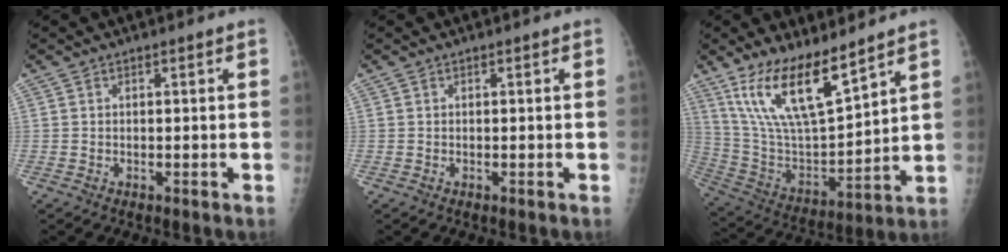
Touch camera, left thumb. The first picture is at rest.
{"total": 0.0}
{"total": 16.9, "force": [11.5, 4.9, 11.4], "torque": [-0.192, -0.062, 0.233]}